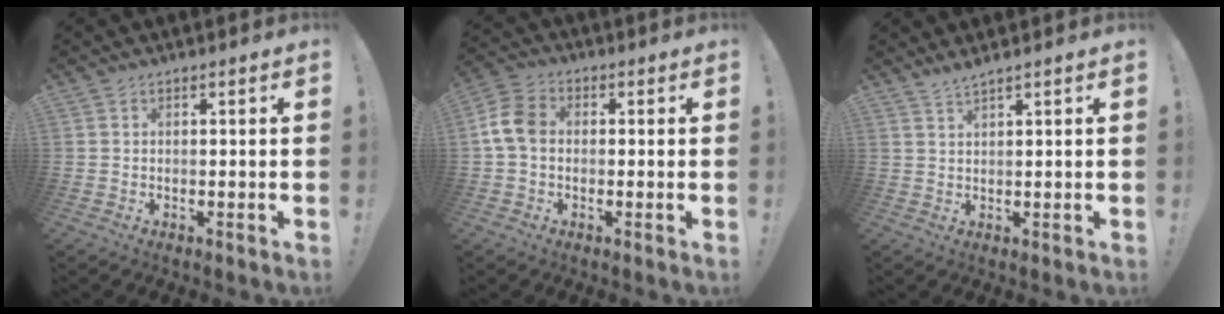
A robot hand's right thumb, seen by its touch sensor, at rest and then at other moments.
{"total": 8.6, "force": [0.0, 6.1, 6.1], "torque": [-0.137, 0.018, 0.008]}
{"total": 2.3, "force": [2.0, -0.4, 1.0], "torque": [-0.031, -0.006, 0.036]}